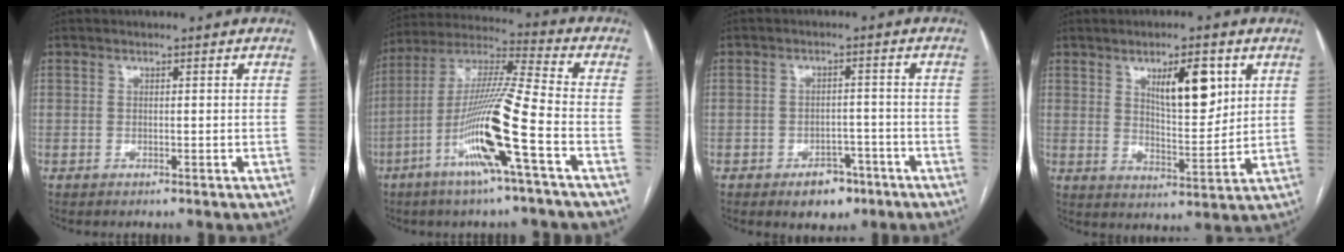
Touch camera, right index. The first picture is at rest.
{"total": 15.6, "force": [-6.0, -0.9, 14.3], "torque": [-0.286, -0.005, -0.116]}
{"total": 5.1, "force": [-3.1, 3.2, 2.4], "torque": [-0.027, 0.007, -0.037]}
{"total": 9.1, "force": [4.1, 2.8, 7.6], "torque": [-0.123, -0.003, 0.073]}